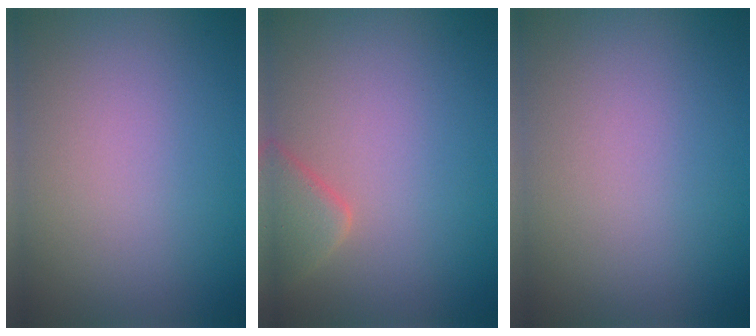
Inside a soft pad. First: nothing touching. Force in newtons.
{"total": 2.9, "press": 2.8, "slide": 0.3}
{"total": 0.0}